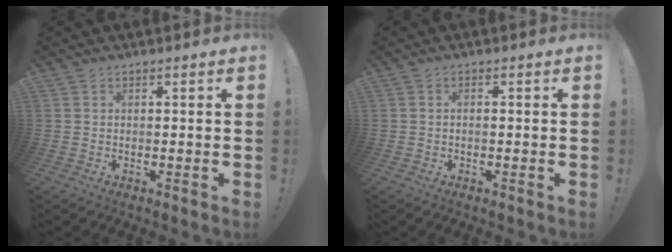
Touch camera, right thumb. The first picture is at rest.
{"total": 0.7, "force": [-0.4, 0.1, 0.6], "torque": [-0.011, 0.001, -0.007]}